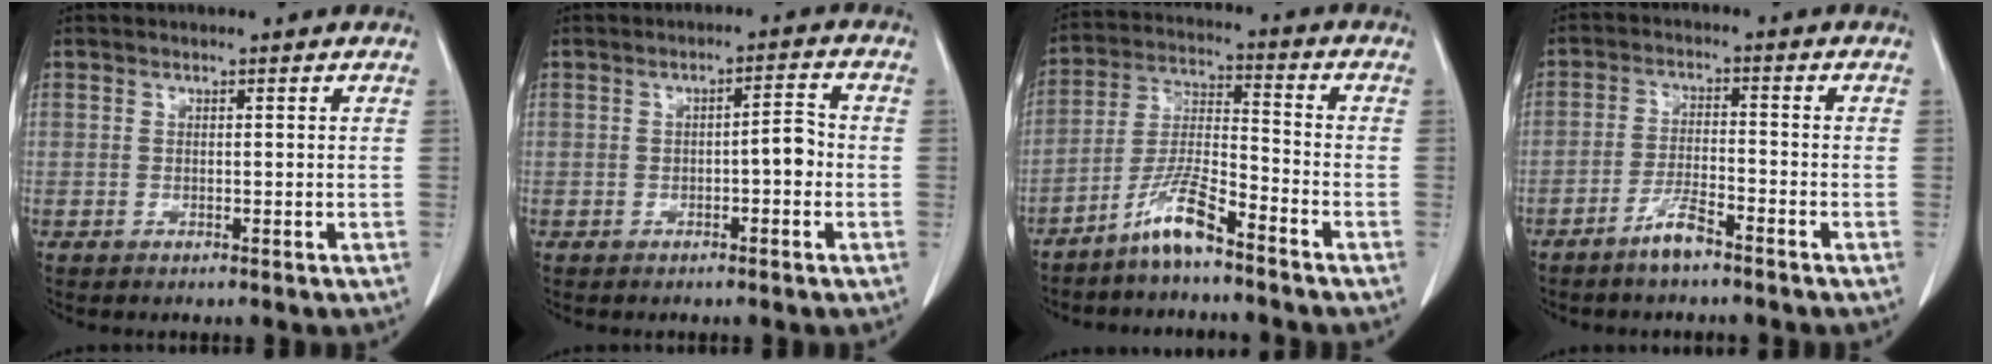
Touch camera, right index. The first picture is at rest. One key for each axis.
{"total": 3.3, "fx": -0.7, "fy": 0.8, "fz": 3.1, "tx": -0.041, "ty": 0.011, "tz": -0.010}
{"total": 7.9, "fx": -5.9, "fy": 0.7, "fz": 5.2, "tx": -0.113, "ty": -0.010, "tz": -0.118}
{"total": 4.4, "fx": -3.3, "fy": 0.5, "fz": 2.8, "tx": -0.057, "ty": -0.003, "tz": -0.061}